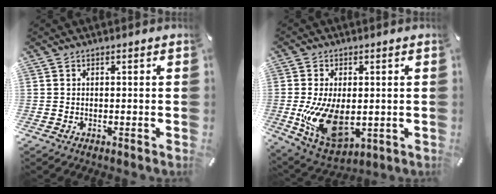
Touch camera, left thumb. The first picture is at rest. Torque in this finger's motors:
{"motor_torque": [0.03, 1.31, 1.01, -0.59, 0.48]}